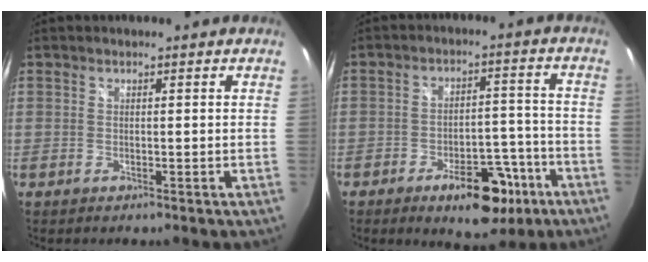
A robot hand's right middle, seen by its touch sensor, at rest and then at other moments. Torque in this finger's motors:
{"motor_torque": [1.22, -0.34, 0.33, 0.08]}